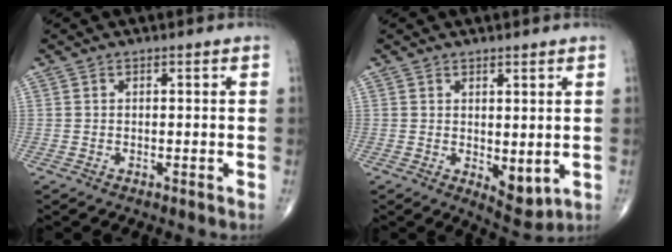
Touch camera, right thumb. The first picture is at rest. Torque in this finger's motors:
{"motor_torque": [1.37, 1.53, 0.58, -0.48, 0.25]}